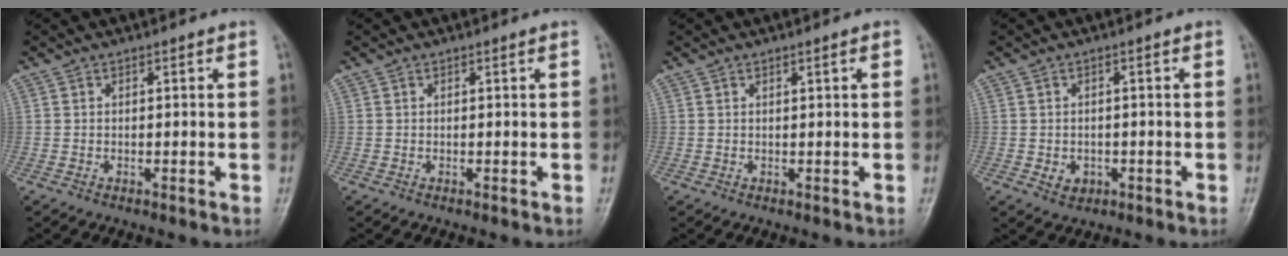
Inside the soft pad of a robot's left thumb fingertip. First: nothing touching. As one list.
[{"total": 0.0}, {"total": 1.3, "force": [0.6, 0.2, 1.2], "torque": [-0.020, 0.001, 0.008]}, {"total": 3.2, "force": [-0.9, 2.6, 1.6], "torque": [-0.011, 0.002, -0.009]}]